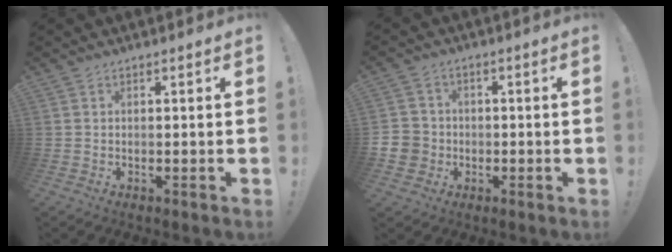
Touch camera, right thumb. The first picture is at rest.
{"total": 5.7, "force": [-1.4, 5.3, 1.7], "torque": [-0.037, 0.015, -0.025]}